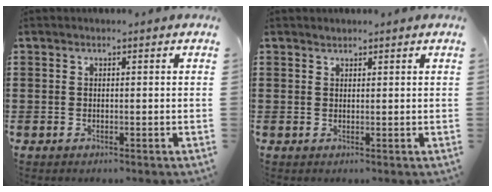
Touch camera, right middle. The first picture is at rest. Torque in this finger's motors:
{"motor_torque": [0.00, 0.00, 0.00, -0.01]}